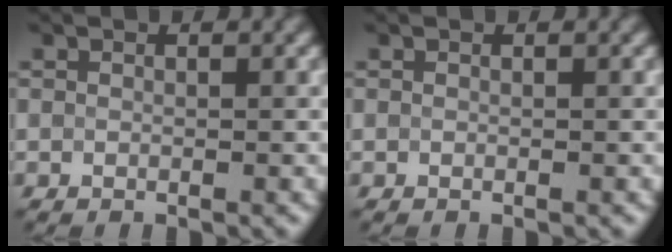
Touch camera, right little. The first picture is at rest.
{"total": 0.0}